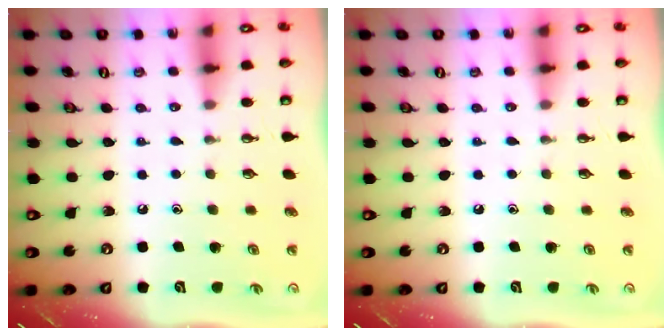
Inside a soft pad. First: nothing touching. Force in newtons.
{"total": 0.0}